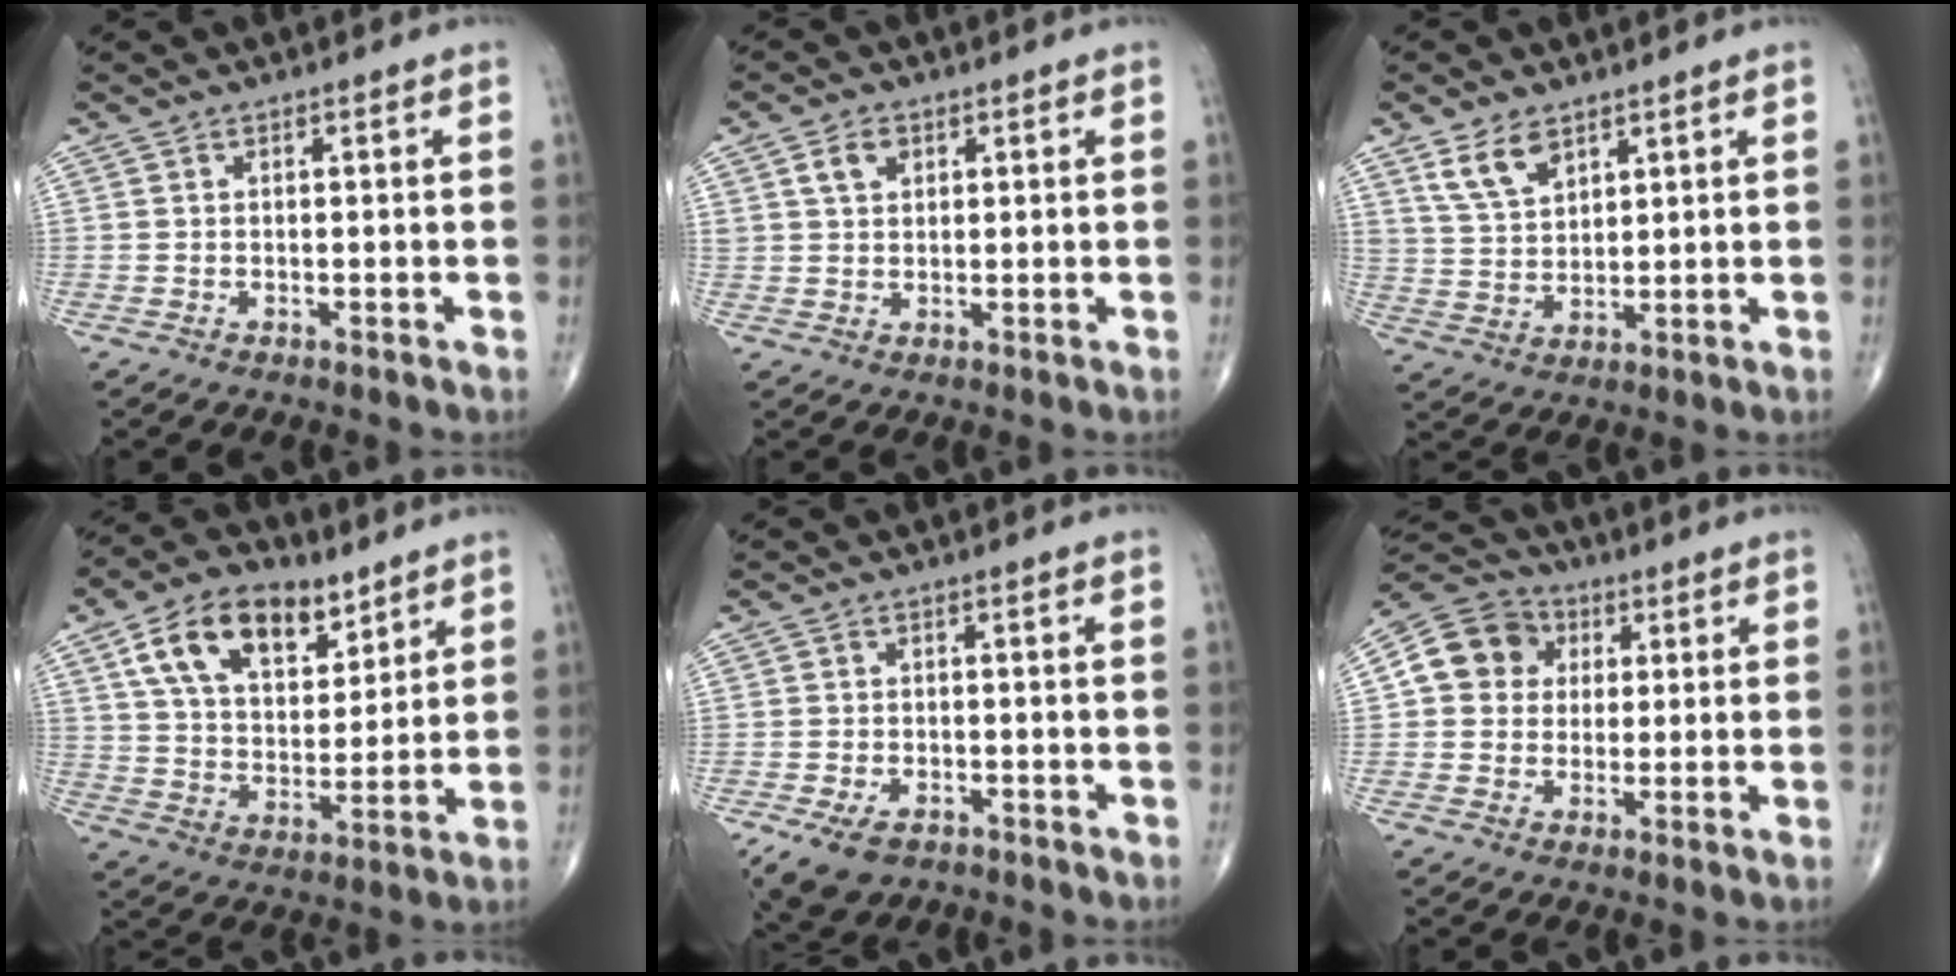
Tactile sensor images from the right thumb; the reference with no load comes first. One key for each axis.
{"total": 3.9, "fx": 1.7, "fy": 2.7, "fz": 2.2, "tx": -0.028, "ty": -0.003, "tz": 0.033}
{"total": 7.0, "fx": 4.4, "fy": 3.7, "fz": 3.9, "tx": -0.061, "ty": -0.022, "tz": 0.095}
{"total": 16.6, "fx": 8.8, "fy": 9.6, "fz": 10.4, "tx": -0.143, "ty": -0.028, "tz": 0.158}
{"total": 8.4, "fx": -4.6, "fy": 4.2, "fz": 5.6, "tx": -0.099, "ty": 0.001, "tz": -0.072}
{"total": 10.1, "fx": 1.9, "fy": 8.9, "fz": 4.3, "tx": -0.057, "ty": 0.012, "tz": 0.020}